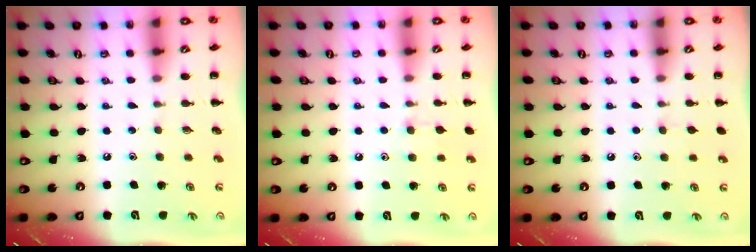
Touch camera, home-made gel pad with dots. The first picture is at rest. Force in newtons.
{"total": 5.6, "press": 5.5, "slide": 1.3}
{"total": 2.8, "press": 2.5, "slide": 1.3}